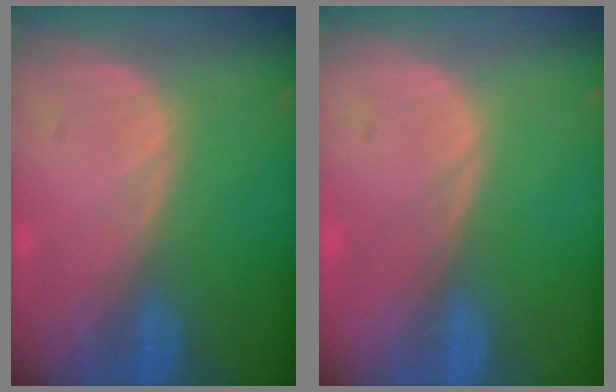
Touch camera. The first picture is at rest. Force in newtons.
{"total": 0.0}